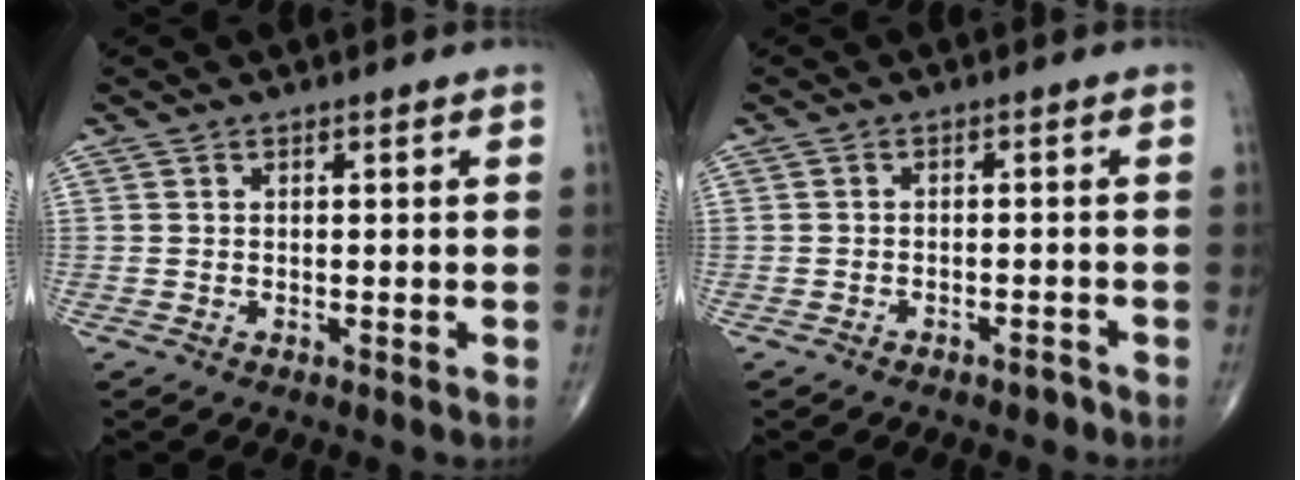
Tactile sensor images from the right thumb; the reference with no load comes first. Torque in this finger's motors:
{"motor_torque": [0.32, 0.44, -0.11, -0.19, 0.04]}